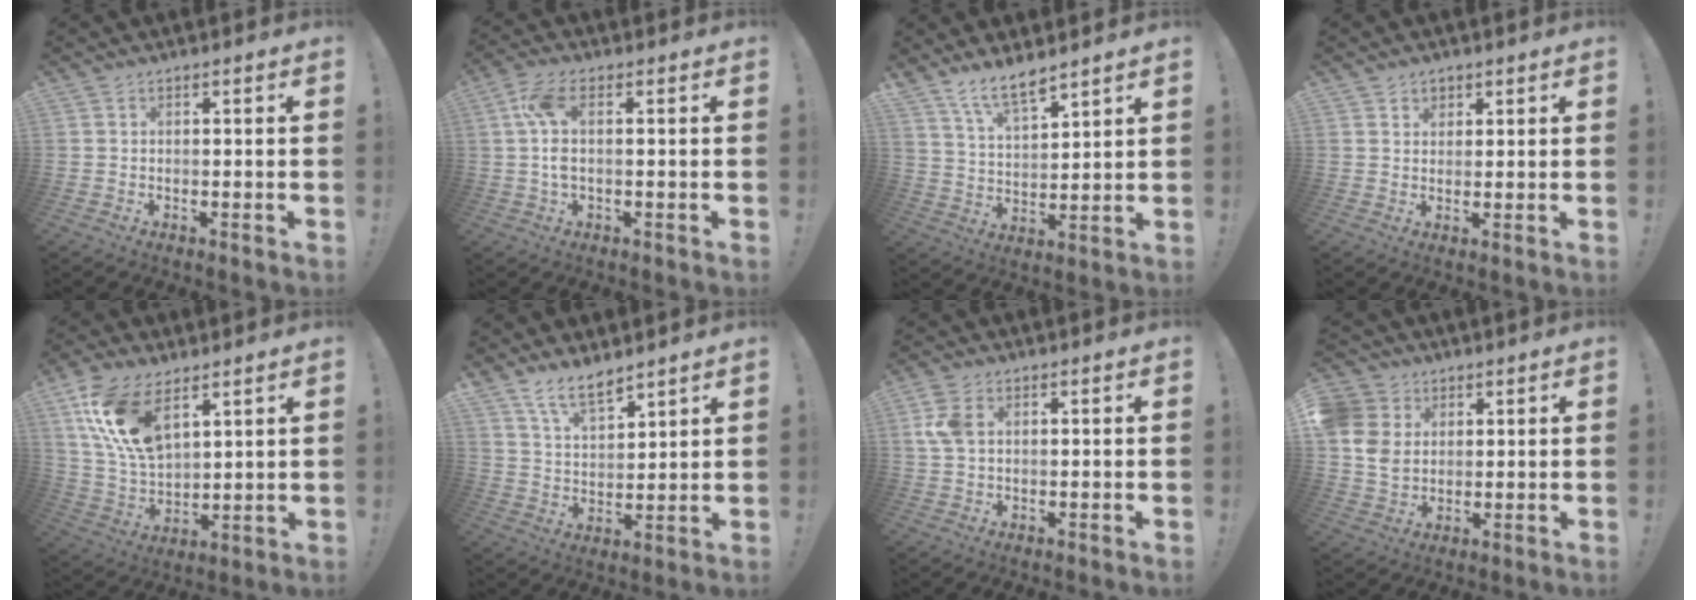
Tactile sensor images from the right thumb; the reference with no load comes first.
{"total": 6.9, "force": [0.7, 2.7, 6.3], "torque": [-0.143, -0.002, 0.015]}
{"total": 8.7, "force": [7.3, 2.5, 4.1], "torque": [-0.084, -0.047, 0.139]}
{"total": 2.7, "force": [1.9, 2.0, 0.1], "torque": [0.014, -0.012, 0.030]}
{"total": 16.7, "force": [8.8, 9.0, 11.0], "torque": [-0.226, -0.040, 0.164]}
{"total": 9.0, "force": [7.4, 3.3, 4.0], "torque": [-0.076, -0.046, 0.141]}
{"total": 5.7, "force": [1.5, 3.9, 3.9], "torque": [-0.086, 0.004, 0.028]}
{"total": 10.3, "force": [3.1, 8.9, 4.2], "torque": [-0.087, -0.013, 0.064]}